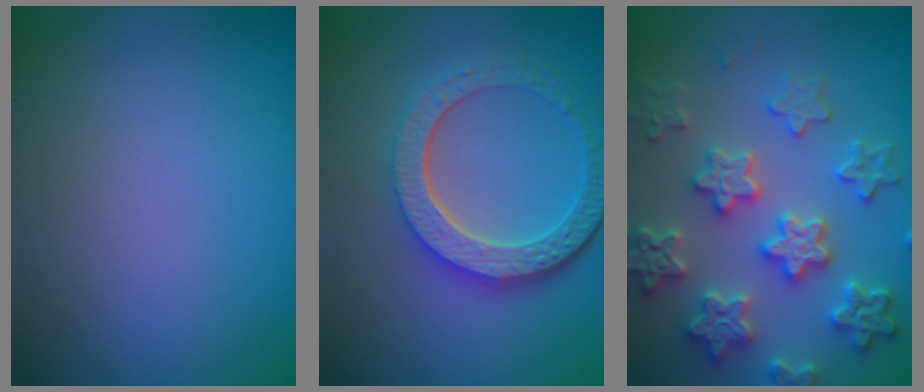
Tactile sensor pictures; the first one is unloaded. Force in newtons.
{"total": 6.1, "press": 4.6, "slide": 4.1}
{"total": 6.1, "press": 6.0, "slide": 1.3}